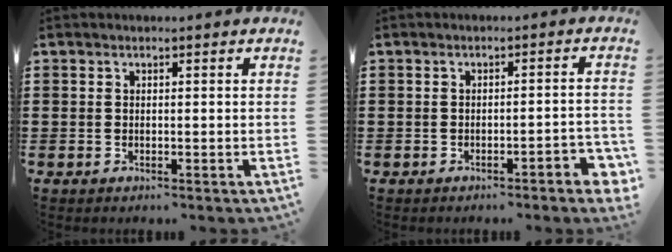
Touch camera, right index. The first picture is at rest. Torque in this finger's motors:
{"motor_torque": [0.08, -0.06, 0.11, 0.01]}